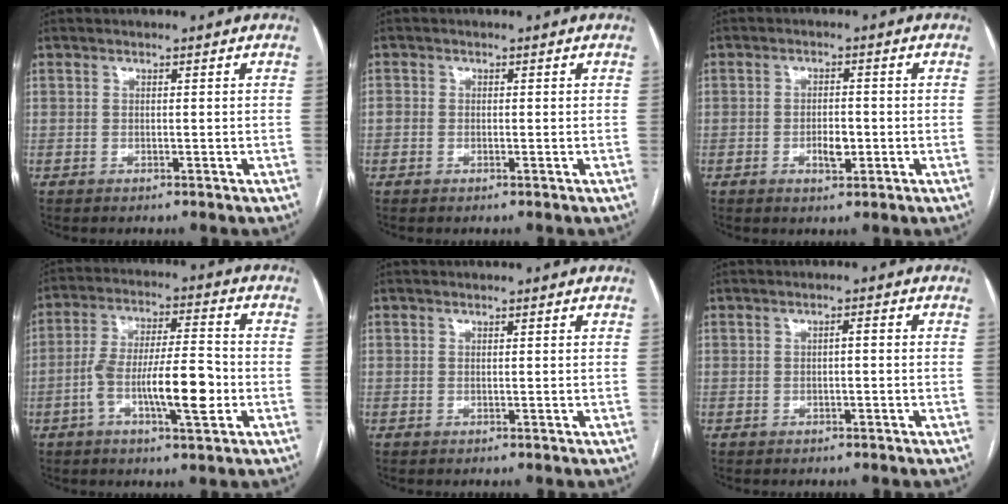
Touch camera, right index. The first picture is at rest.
{"total": 1.4, "force": [-0.3, 1.0, 0.9], "torque": [-0.014, 0.000, -0.004]}
{"total": 3.4, "force": [-1.0, 1.4, 2.9], "torque": [-0.050, 0.002, -0.014]}
{"total": 12.2, "force": [-3.5, 2.3, 11.5], "torque": [-0.208, 0.012, -0.058]}
{"total": 0.0}
{"total": 1.2, "force": [-0.1, 0.3, 1.2], "torque": [-0.018, 0.004, -0.002]}